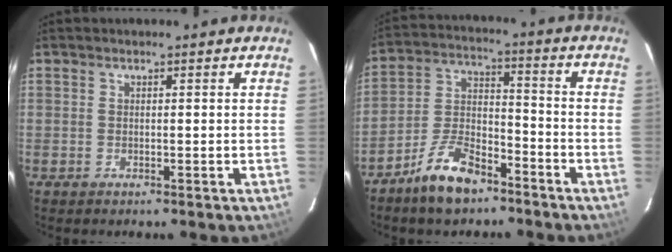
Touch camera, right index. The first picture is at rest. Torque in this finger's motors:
{"motor_torque": [0.38, -0.44, 0.33, 0.08]}